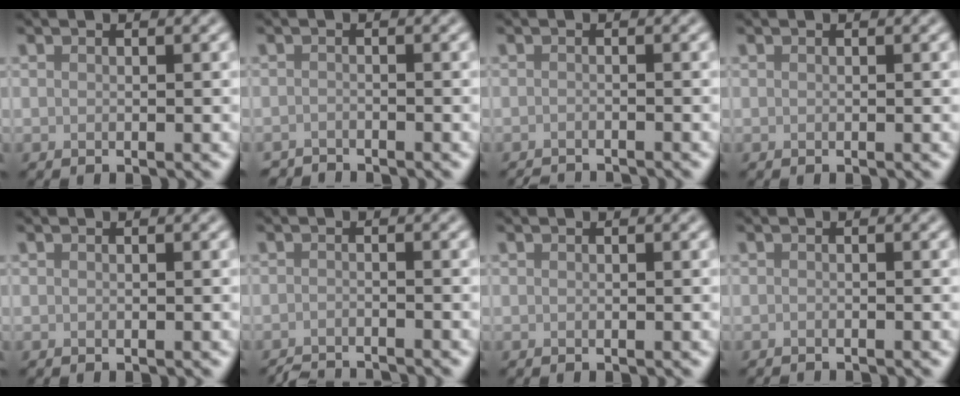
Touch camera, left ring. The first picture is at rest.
{"total": 1.4, "force": [-1.4, 0.1, -0.1], "torque": [0.005, -0.004, -0.027]}
{"total": 2.7, "force": [-2.6, 0.3, 0.6], "torque": [-0.001, -0.010, -0.041]}
{"total": 0.0}
{"total": 0.0}
{"total": 3.4, "force": [-3.3, 0.4, 0.8], "torque": [-0.007, -0.011, -0.055]}
{"total": 0.0}
{"total": 1.1, "force": [-1.1, 0.1, 0.2], "torque": [0.004, -0.004, -0.017]}